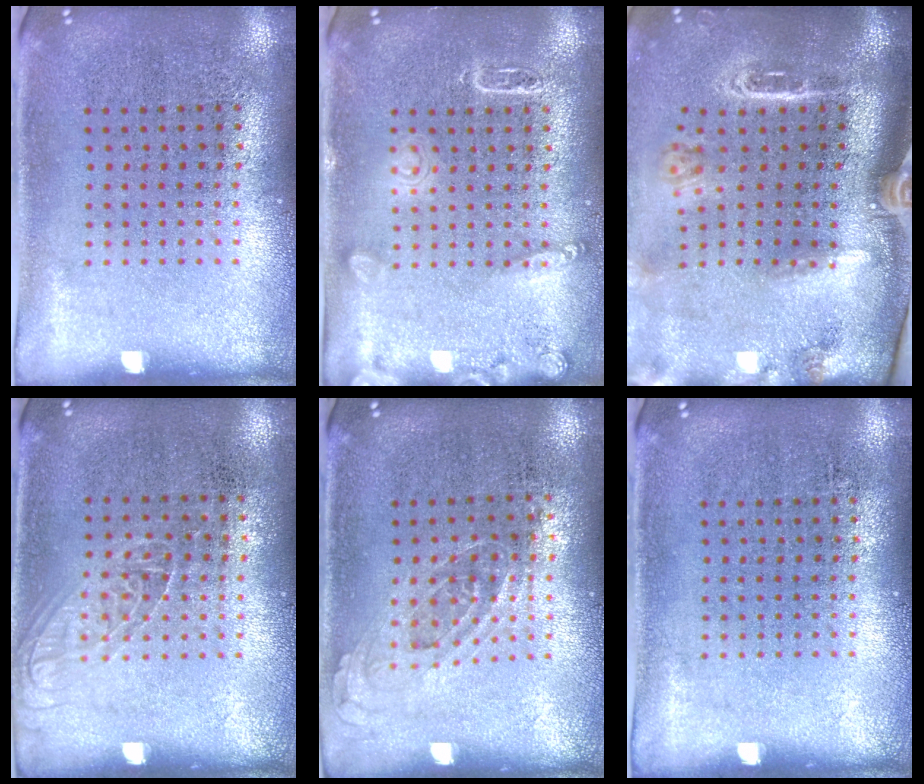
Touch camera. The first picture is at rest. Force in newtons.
{"total": 2.3, "press": 2.2, "slide": 0.3}
{"total": 3.1, "press": 2.1, "slide": 2.3}
{"total": 1.2, "press": 1.1, "slide": 0.5}
{"total": 0.8, "press": 0.6, "slide": 0.5}
{"total": 0.0}